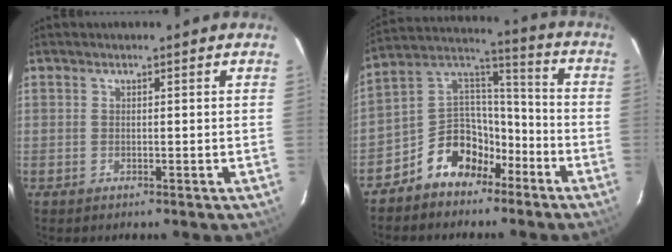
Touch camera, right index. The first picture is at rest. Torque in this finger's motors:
{"motor_torque": [0.85, -0.73, 0.05, -0.06]}